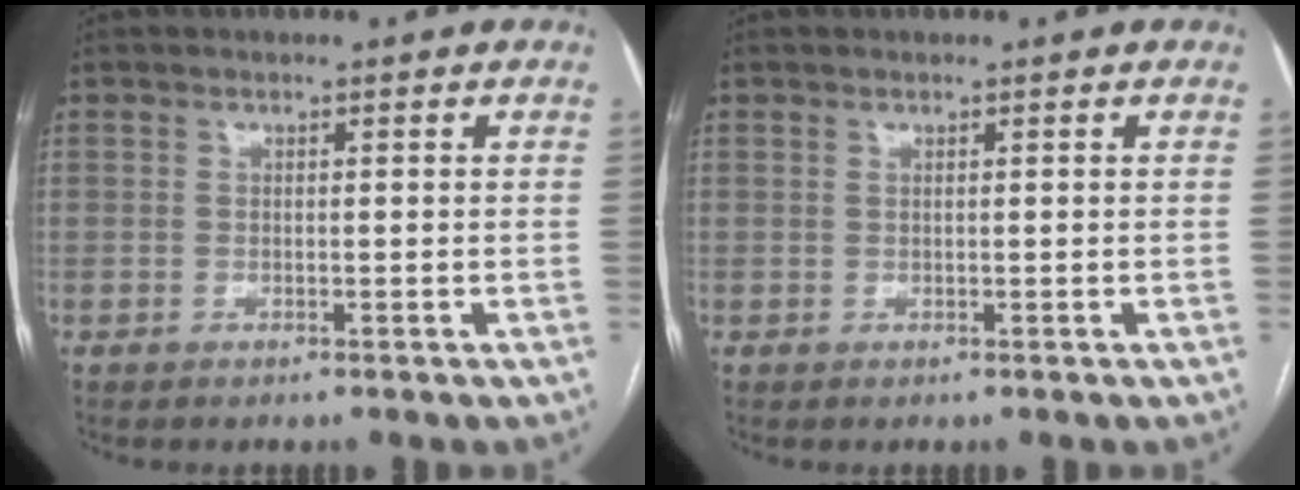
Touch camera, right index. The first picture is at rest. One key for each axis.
{"total": 0.0}